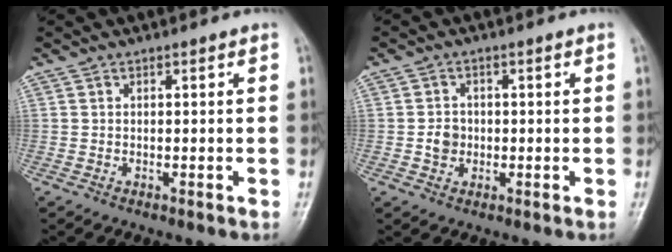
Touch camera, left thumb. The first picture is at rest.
{"total": 3.1, "force": [-0.4, 2.8, 1.4], "torque": [-0.009, 0.005, -0.009]}